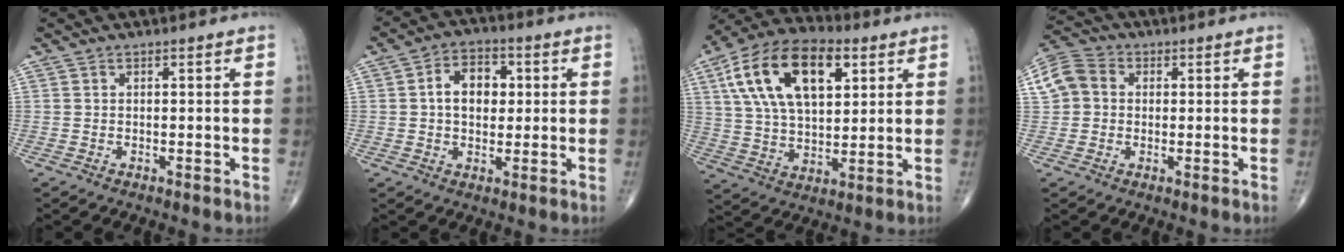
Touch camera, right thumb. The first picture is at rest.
{"total": 8.4, "force": [1.2, 5.8, 6.0], "torque": [-0.071, 0.014, 0.014]}
{"total": 20.5, "force": [7.5, 11.0, 15.6], "torque": [-0.264, -0.002, 0.130]}
{"total": 7.5, "force": [0.9, 6.4, 3.7], "torque": [-0.067, 0.020, 0.008]}